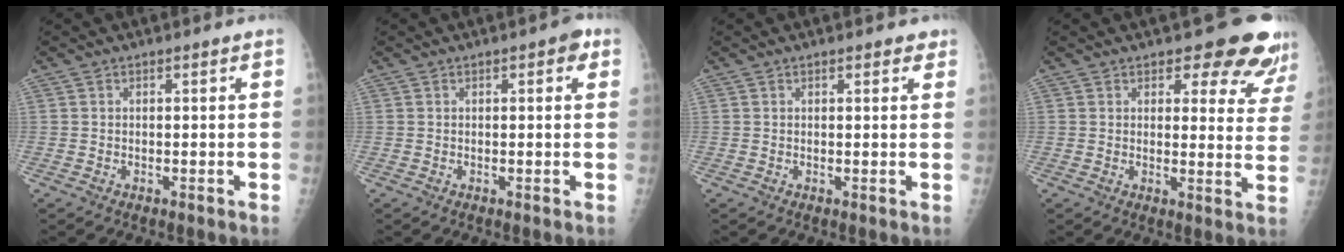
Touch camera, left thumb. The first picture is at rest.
{"total": 3.7, "force": [1.8, 1.6, 2.8], "torque": [-0.019, -0.001, 0.014]}
{"total": 1.9, "force": [1.4, 0.8, 1.1], "torque": [-0.004, -0.001, 0.013]}
{"total": 12.1, "force": [10.2, 4.3, 4.9], "torque": [-0.006, -0.062, 0.101]}